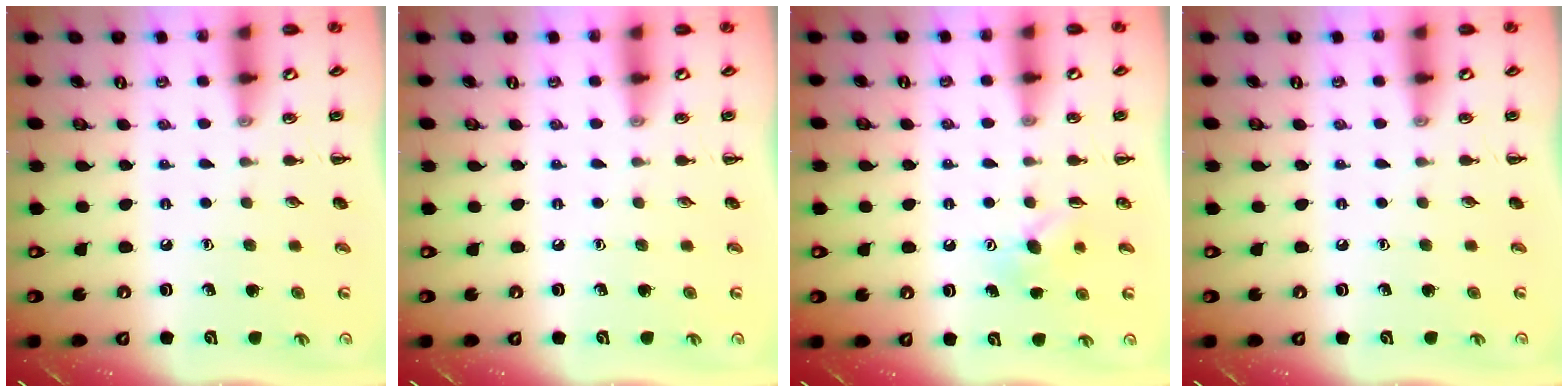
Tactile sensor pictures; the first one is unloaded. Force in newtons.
{"total": 0.0}
{"total": 4.8, "press": 4.7, "slide": 1.1}
{"total": 0.0}